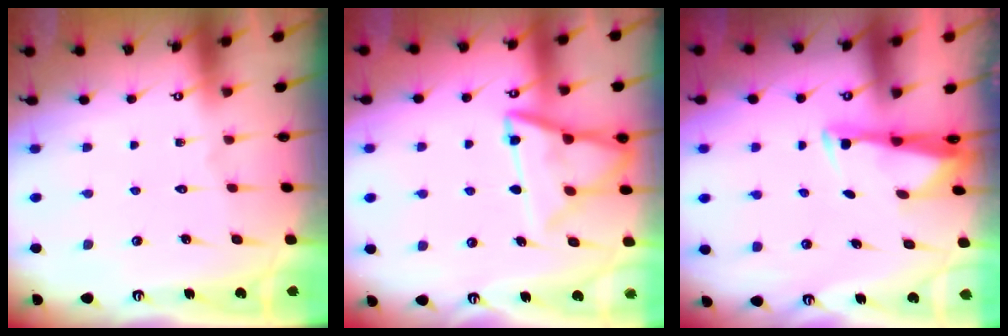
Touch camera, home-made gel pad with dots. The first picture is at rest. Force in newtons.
{"total": 14.3, "press": 14.3, "slide": 1.1}
{"total": 2.9, "press": 2.8, "slide": 0.9}